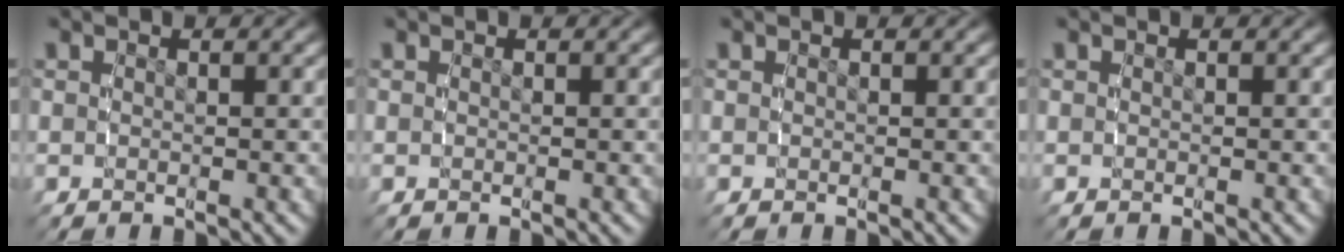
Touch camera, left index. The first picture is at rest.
{"total": 0.0}
{"total": 0.0}
{"total": 0.0}